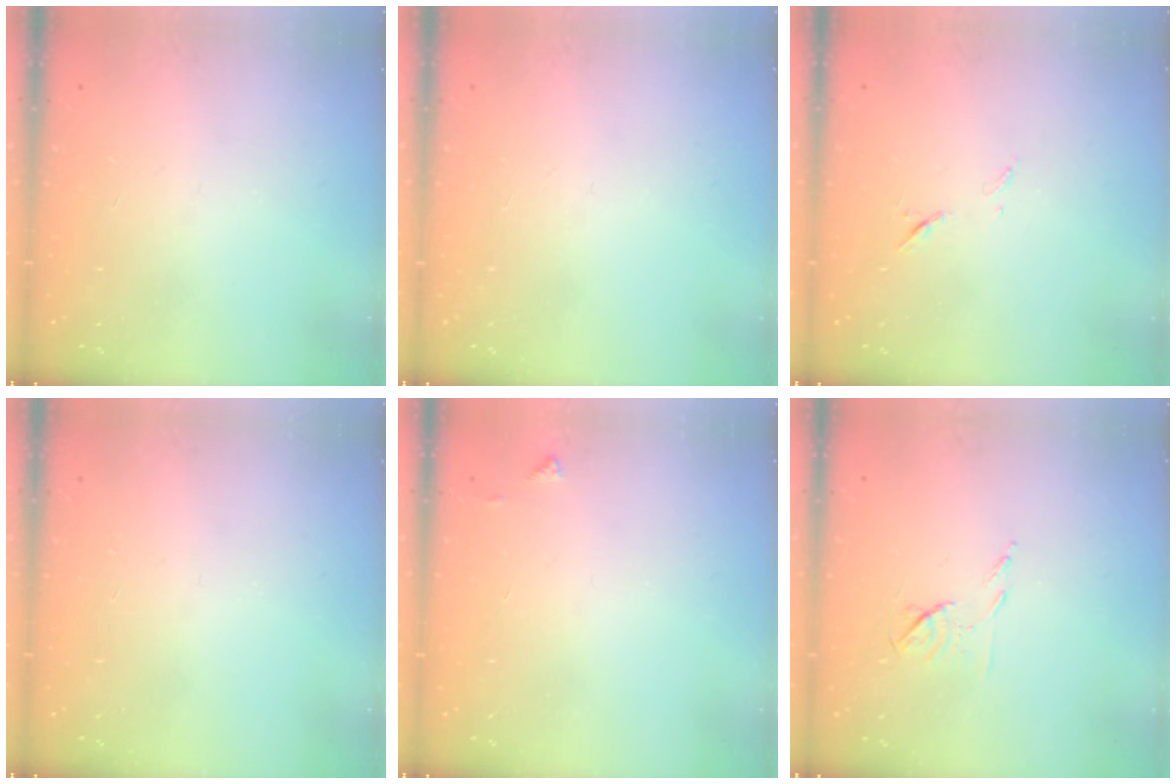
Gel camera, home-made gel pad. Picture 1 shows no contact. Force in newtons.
{"total": 0.0}
{"total": 6.2, "press": 6.2, "slide": 0.8}
{"total": 0.0}
{"total": 3.8, "press": 3.7, "slide": 0.6}
{"total": 6.4, "press": 6.3, "slide": 0.9}